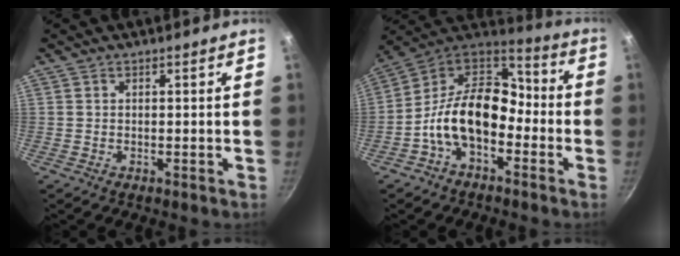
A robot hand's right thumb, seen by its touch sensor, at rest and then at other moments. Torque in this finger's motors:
{"motor_torque": [2.17, 2.23, 1.47, -0.68, 0.15]}